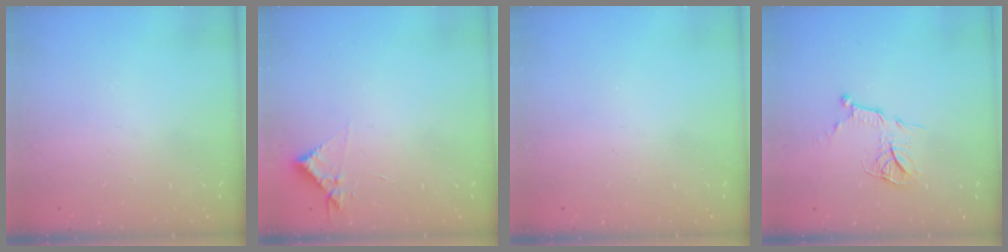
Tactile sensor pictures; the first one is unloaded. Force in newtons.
{"total": 3.9, "press": 3.9, "slide": 0.5}
{"total": 0.0}
{"total": 12.1, "press": 12.1, "slide": 0.9}